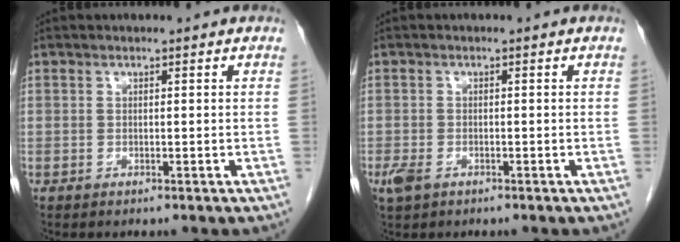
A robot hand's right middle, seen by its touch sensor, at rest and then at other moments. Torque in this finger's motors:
{"motor_torque": [0.54, -0.14, 0.23, 0.05]}